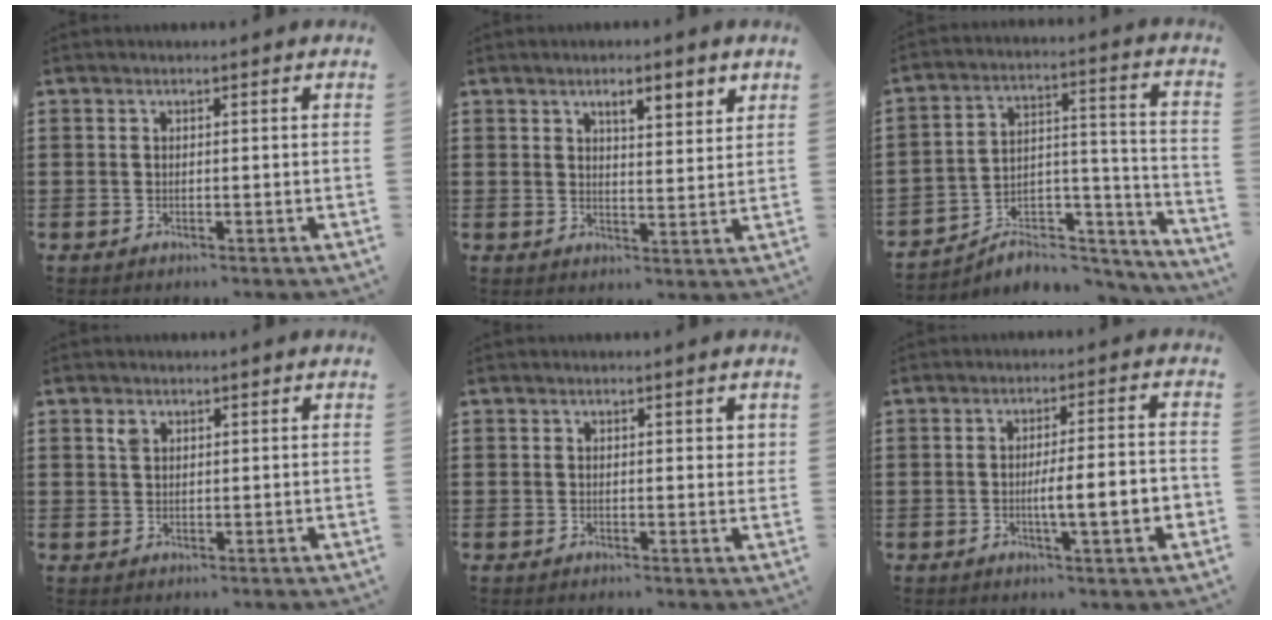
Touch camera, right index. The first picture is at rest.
{"total": 3.9, "force": [2.4, 1.3, 2.7], "torque": [-0.045, -0.001, 0.036]}
{"total": 5.7, "force": [-4.9, 2.5, 1.5], "torque": [-0.024, 0.008, -0.094]}
{"total": 1.6, "force": [1.0, 1.0, 0.8], "torque": [-0.019, 0.003, 0.018]}
{"total": 0.7, "force": [0.5, 0.4, 0.3], "torque": [0.000, 0.001, 0.008]}
{"total": 6.6, "force": [-1.6, 0.7, 6.3], "torque": [-0.098, -0.007, -0.030]}